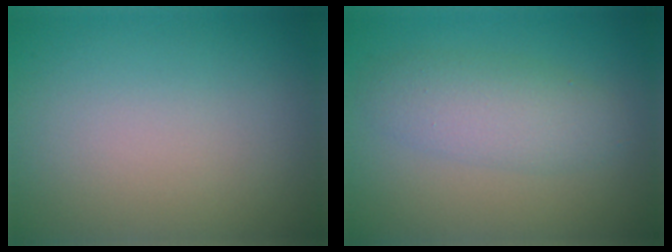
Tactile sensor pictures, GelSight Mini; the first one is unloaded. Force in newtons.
{"total": 3.8, "press": 3.8, "slide": 0.1}